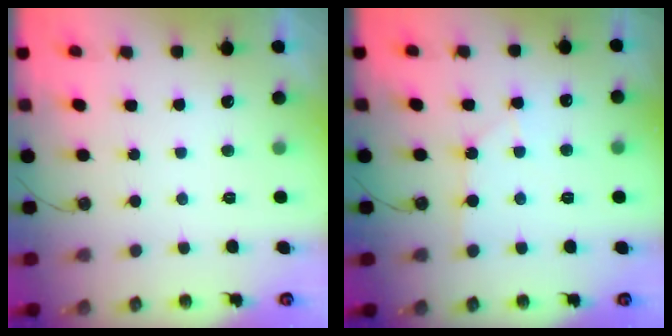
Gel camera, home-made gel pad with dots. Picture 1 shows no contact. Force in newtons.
{"total": 4.4, "press": 4.3, "slide": 0.7}